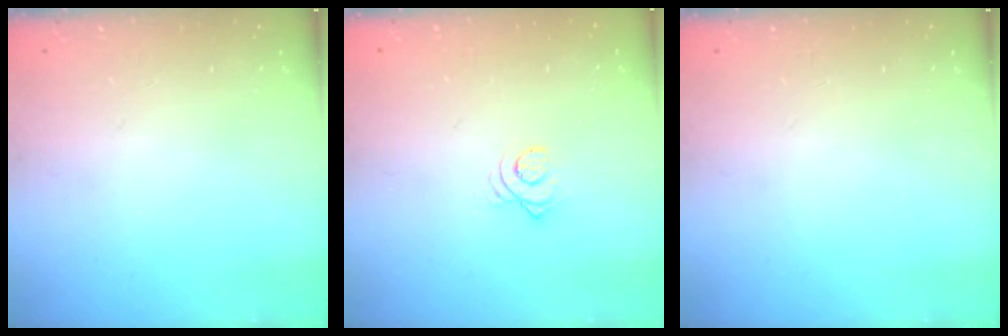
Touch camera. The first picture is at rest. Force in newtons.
{"total": 2.5, "press": 2.5, "slide": 0.3}
{"total": 0.0}